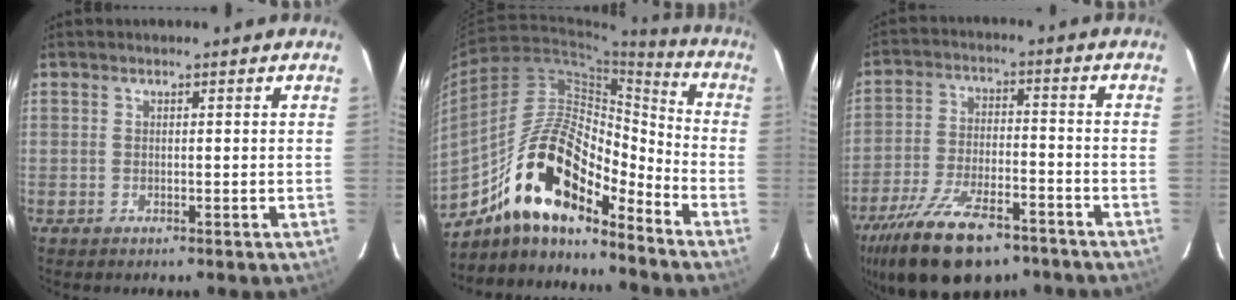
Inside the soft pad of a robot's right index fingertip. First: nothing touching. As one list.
[{"total": 18.1, "force": [-13.0, 6.0, 11.0], "torque": [-0.197, 0.011, -0.242]}, {"total": 19.2, "force": [-13.6, 7.9, 11.1], "torque": [-0.234, -0.032, -0.225]}]